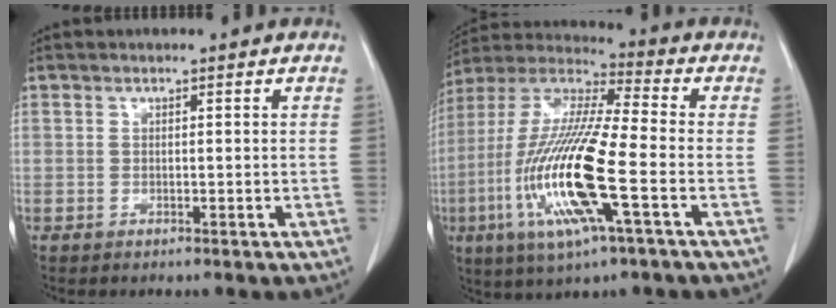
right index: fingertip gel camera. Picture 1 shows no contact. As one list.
[{"total": 18.9, "force": [-5.2, 1.9, 18.1], "torque": [-0.382, -0.019, -0.102]}]